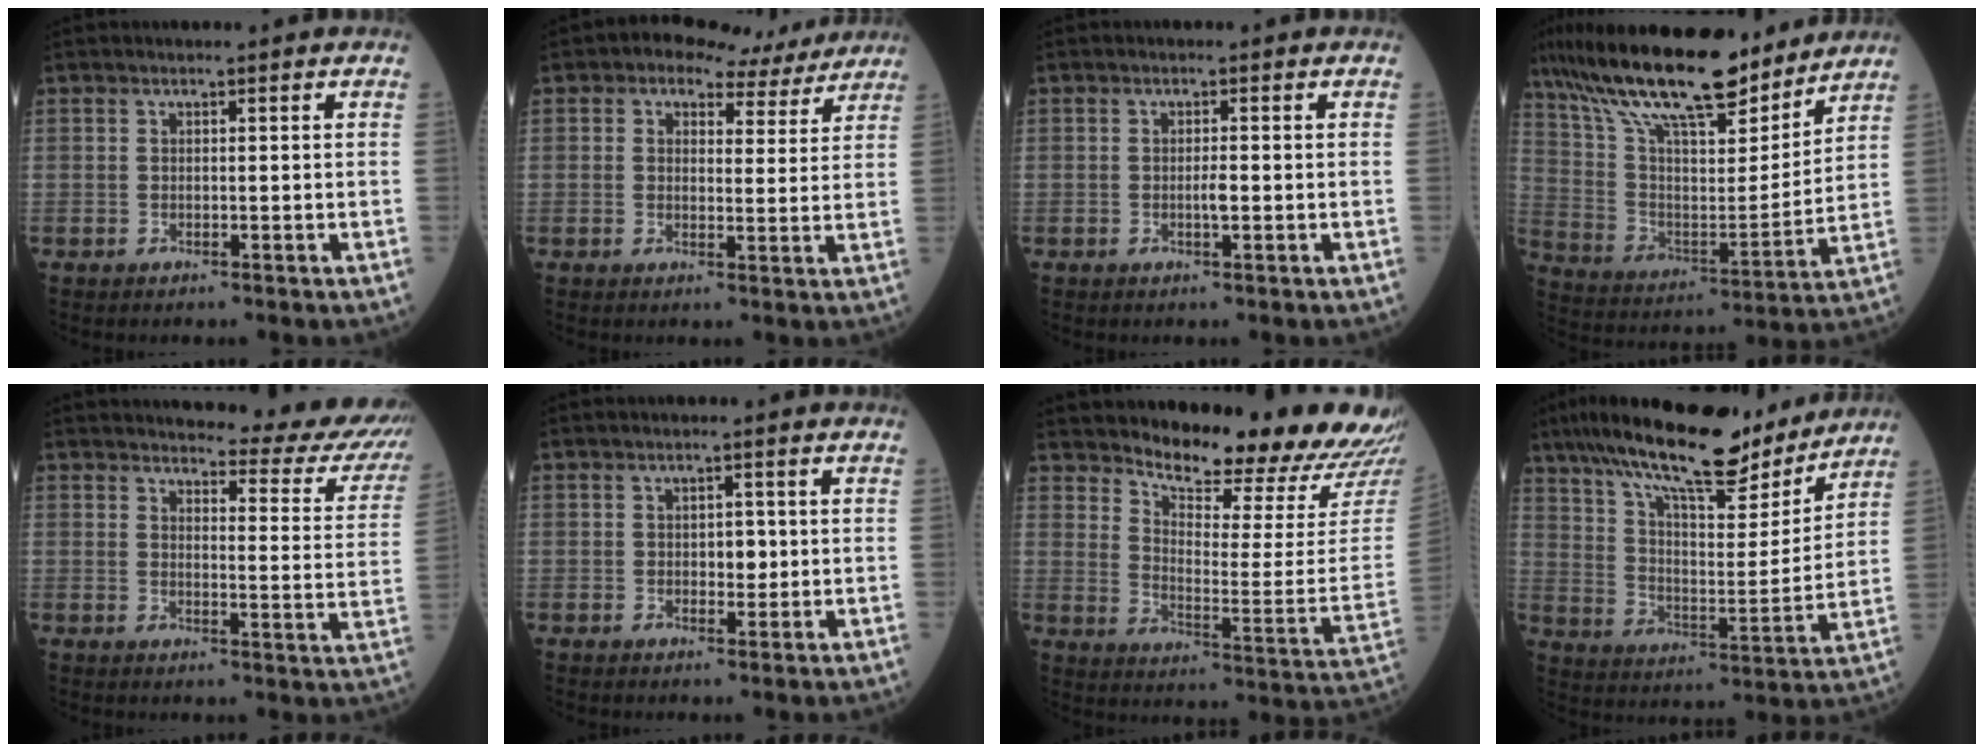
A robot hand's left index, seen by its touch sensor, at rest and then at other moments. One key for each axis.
{"total": 7.1, "fx": 5.5, "fy": 3.8, "fz": 2.4, "tx": -0.028, "ty": 0.017, "tz": 0.063}
{"total": 1.4, "fx": -0.5, "fy": 0.2, "fz": 1.3, "tx": -0.026, "ty": -0.004, "tz": -0.009}
{"total": 22.7, "fx": 18.1, "fy": 5.5, "fz": 12.7, "tx": -0.228, "ty": 0.016, "tz": 0.311}
{"total": 17.2, "fx": 16.2, "fy": 2.3, "fz": 5.1, "tx": -0.040, "ty": -0.085, "tz": 0.163}
{"total": 2.4, "fx": -0.2, "fy": 1.4, "fz": 1.9, "tx": -0.023, "ty": -0.001, "tz": -0.003}
{"total": 19.5, "fx": 18.1, "fy": 1.5, "fz": 7.2, "tx": -0.113, "ty": -0.092, "tz": 0.234}
{"total": 20.1, "fx": 16.5, "fy": 4.6, "fz": 10.6, "tx": -0.184, "ty": 0.011, "tz": 0.266}